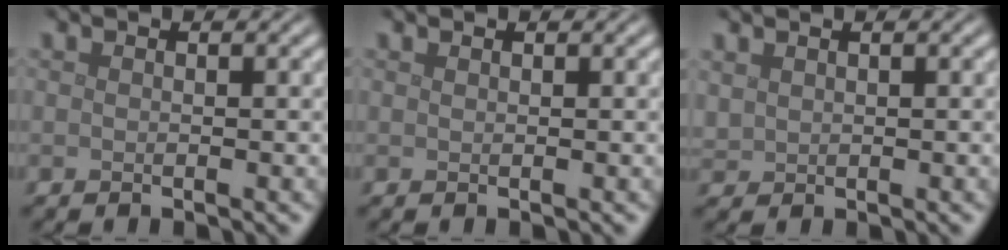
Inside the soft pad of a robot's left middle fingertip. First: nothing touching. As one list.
[{"total": 0.0}, {"total": 0.9, "force": [0.7, 0.6, 0.1], "torque": [-0.007, 0.000, 0.019]}]